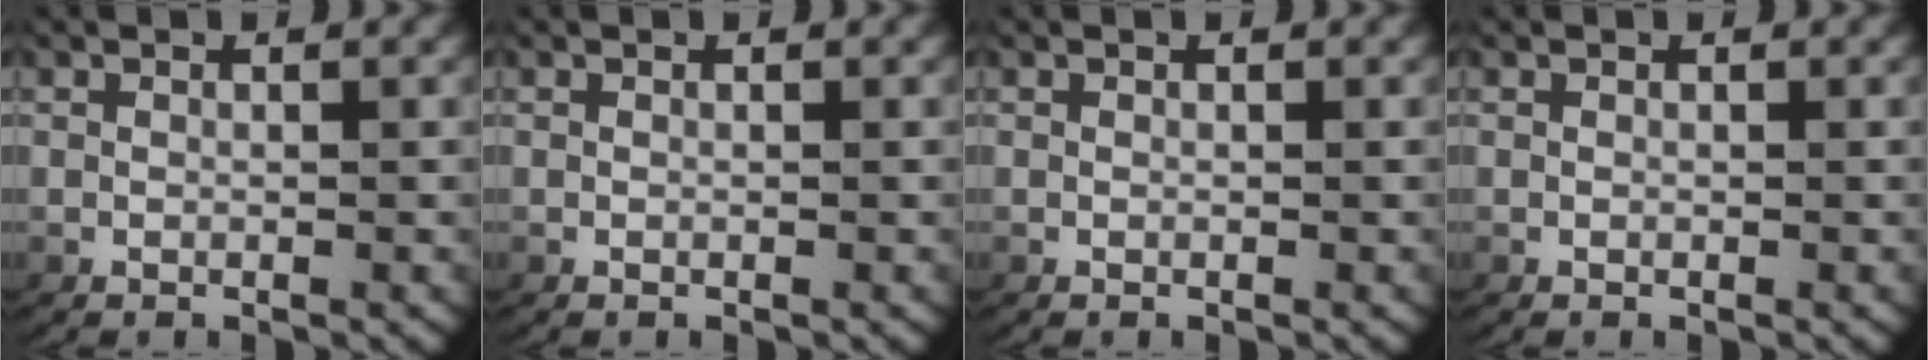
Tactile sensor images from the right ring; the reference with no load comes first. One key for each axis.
{"total": 0.0}
{"total": 0.0}
{"total": 0.0}